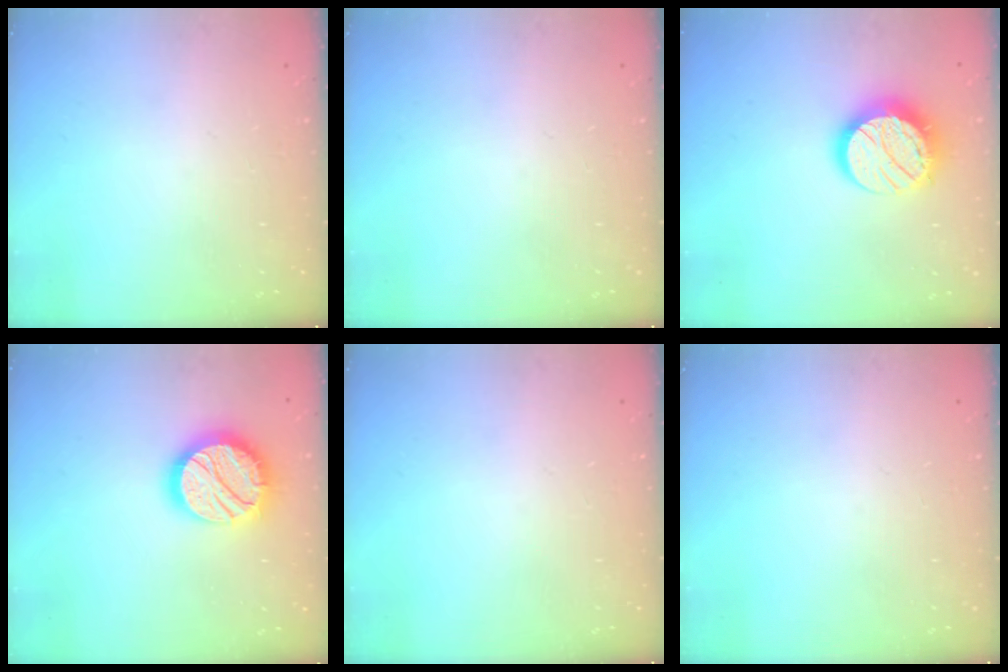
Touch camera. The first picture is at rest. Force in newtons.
{"total": 0.0}
{"total": 14.5, "press": 14.5, "slide": 0.8}
{"total": 18.0, "press": 18.0, "slide": 1.2}
{"total": 0.0}
{"total": 0.0}